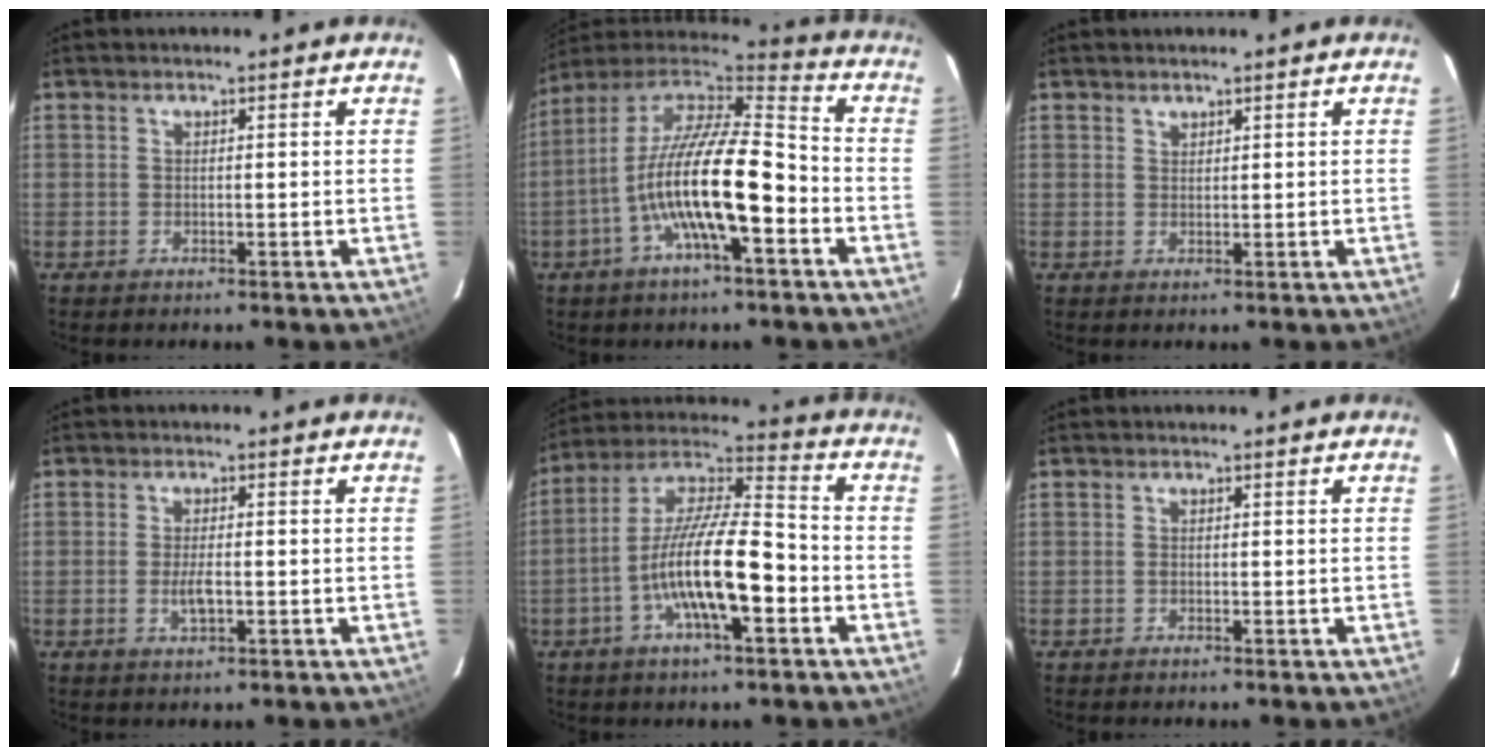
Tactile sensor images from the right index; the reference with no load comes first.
{"total": 18.0, "force": [-6.2, 4.5, 16.3], "torque": [-0.298, -0.010, -0.122]}
{"total": 0.9, "force": [0.8, 0.4, 0.1], "torque": [0.000, 0.002, 0.016]}
{"total": 3.1, "force": [-0.7, 1.0, 2.8], "torque": [-0.055, -0.003, -0.011]}
{"total": 15.7, "force": [-5.2, 3.8, 14.3], "torque": [-0.268, -0.002, -0.098]}
{"total": 0.0}